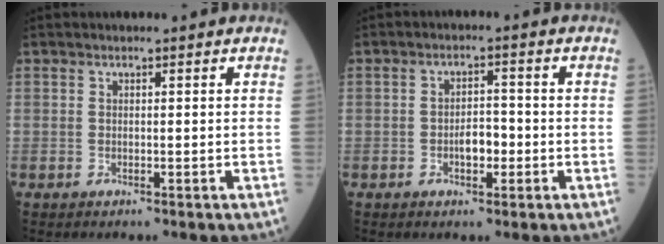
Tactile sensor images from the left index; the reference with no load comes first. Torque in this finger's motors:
{"motor_torque": [0.58, 0.28, 0.10, 0.05]}